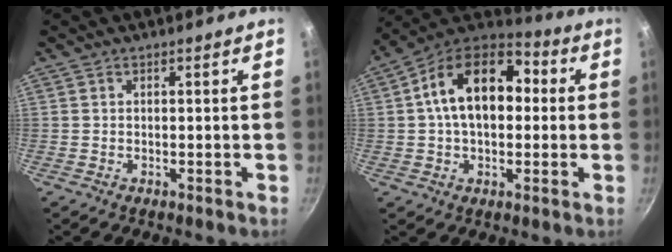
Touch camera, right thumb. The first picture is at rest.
{"total": 17.8, "force": [2.1, 11.7, 13.3], "torque": [-0.188, 0.034, 0.013]}